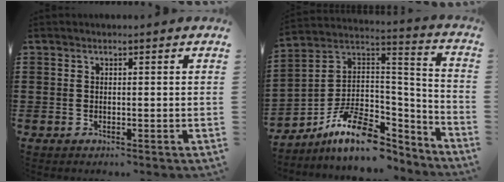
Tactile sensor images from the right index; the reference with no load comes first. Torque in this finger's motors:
{"motor_torque": [0.07, 0.23, 0.58, 0.20]}